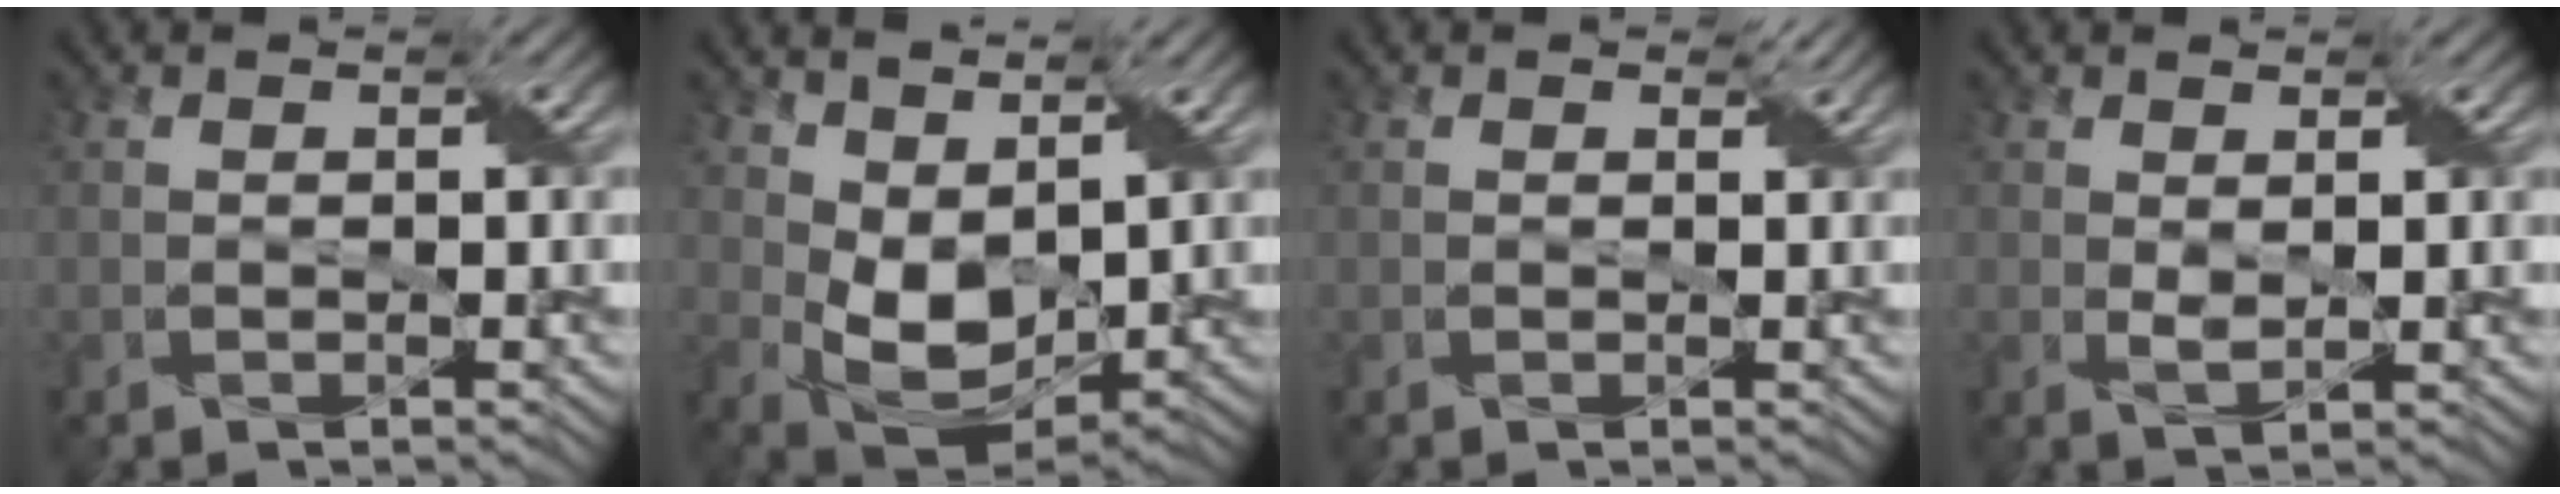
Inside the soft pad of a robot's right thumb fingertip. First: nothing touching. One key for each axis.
{"total": 7.9, "fx": 2.7, "fy": 4.7, "fz": 5.7, "tx": -0.129, "ty": -0.005, "tz": 0.053}
{"total": 0.8, "fx": 0.5, "fy": 0.4, "fz": 0.4, "tx": -0.007, "ty": -0.002, "tz": 0.010}
{"total": 1.8, "fx": 0.8, "fy": 0.9, "fz": 1.3, "tx": -0.030, "ty": -0.003, "tz": 0.018}